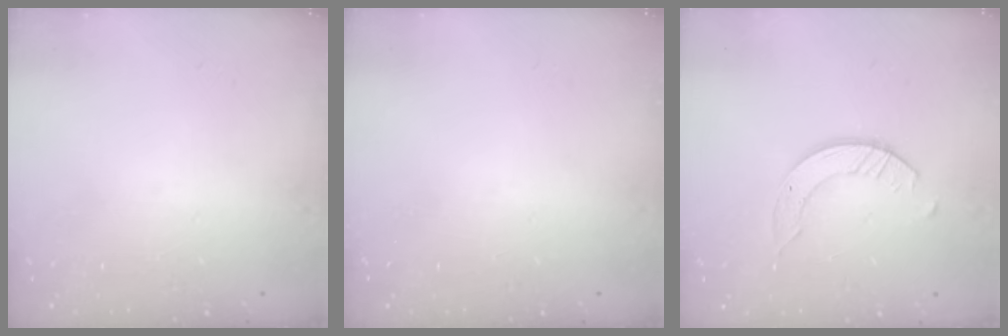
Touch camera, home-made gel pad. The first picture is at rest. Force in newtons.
{"total": 0.0}
{"total": 3.2, "press": 3.2, "slide": 0.4}